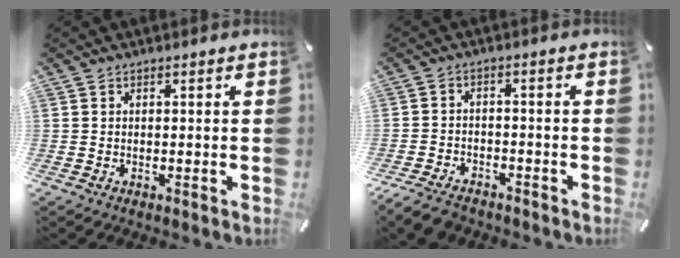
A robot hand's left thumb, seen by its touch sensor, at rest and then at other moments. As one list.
[{"total": 5.1, "force": [-4.3, 2.2, 1.8], "torque": [-0.045, 0.015, -0.084]}]